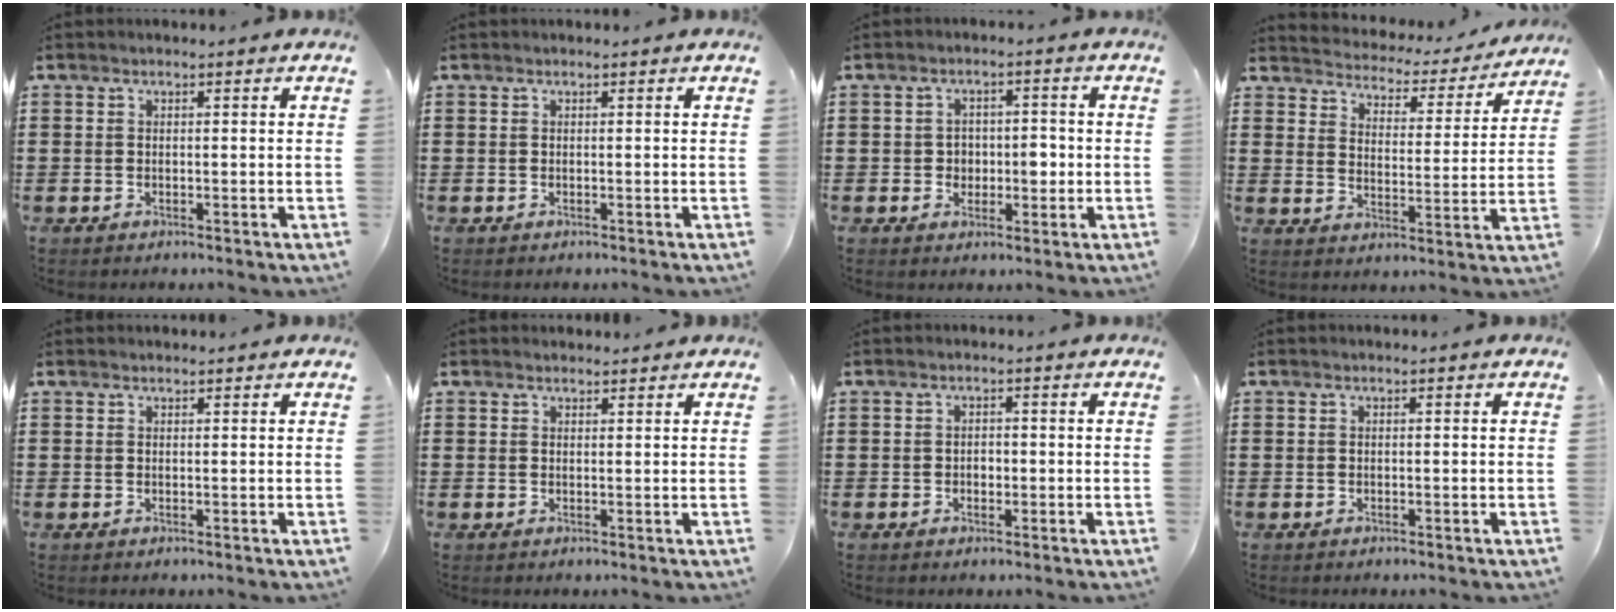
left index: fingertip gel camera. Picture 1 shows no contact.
{"total": 0.0}
{"total": 3.3, "force": [-0.4, 2.7, 1.9], "torque": [-0.038, 0.003, -0.015]}
{"total": 3.1, "force": [3.0, 0.4, -0.2], "torque": [-0.020, -0.031, 0.043]}
{"total": 0.6, "force": [0.6, 0.1, 0.0], "torque": [-0.002, 0.001, 0.012]}
{"total": 2.0, "force": [2.0, 0.6, 0.0], "torque": [-0.005, 0.001, 0.039]}
{"total": 1.1, "force": [-0.1, 0.8, 0.8], "torque": [-0.017, 0.004, -0.003]}
{"total": 0.0}